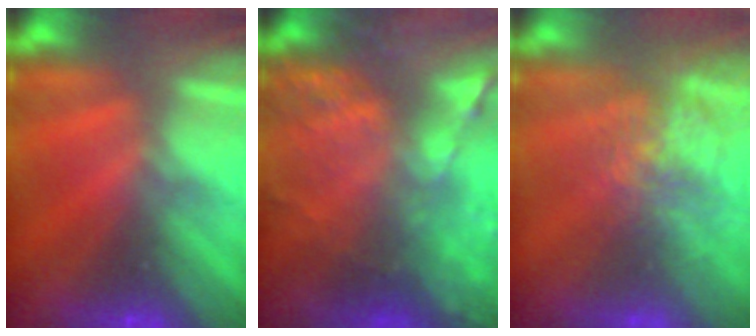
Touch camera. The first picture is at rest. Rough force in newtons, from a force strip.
{"total": 9.0}
{"total": 3.5}